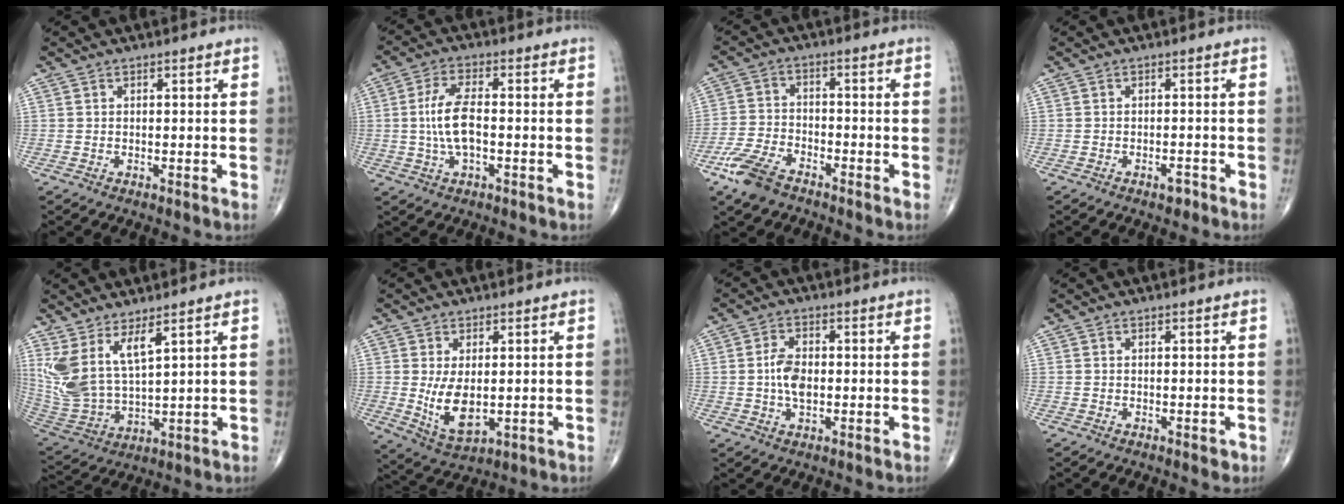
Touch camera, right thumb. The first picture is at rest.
{"total": 7.7, "force": [-0.5, 3.1, 7.1], "torque": [-0.150, 0.013, -0.013]}
{"total": 8.2, "force": [-5.8, 3.8, 4.5], "torque": [-0.101, 0.011, -0.118]}
{"total": 1.6, "force": [-1.1, 0.7, 0.9], "torque": [-0.012, 0.004, -0.018]}
{"total": 11.4, "force": [6.2, 3.8, 8.8], "torque": [-0.191, -0.041, 0.146]}
{"total": 7.8, "force": [-0.1, 4.1, 6.7], "torque": [-0.114, -0.020, 0.014]}
{"total": 5.4, "force": [-0.2, 3.0, 4.5], "torque": [-0.085, 0.004, -0.006]}
{"total": 0.9, "force": [-0.3, 0.5, 0.7], "torque": [-0.004, -0.001, -0.003]}